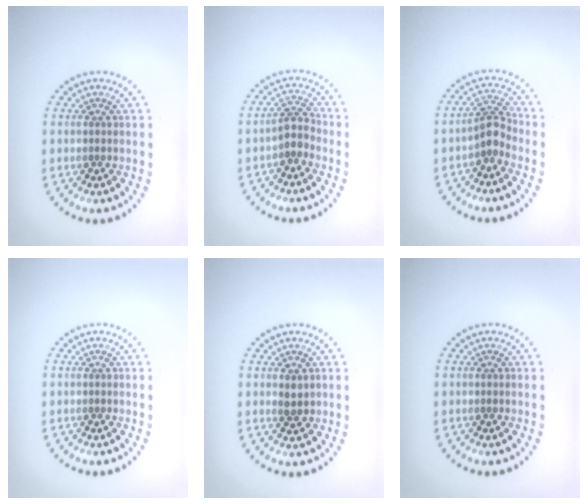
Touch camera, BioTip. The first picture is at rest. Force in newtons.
{"total": 2.1, "press": 1.7, "slide": 1.2}
{"total": 2.4, "press": 1.8, "slide": 1.6}
{"total": 0.0}
{"total": 1.2, "press": 1.2, "slide": 0.3}
{"total": 0.0}